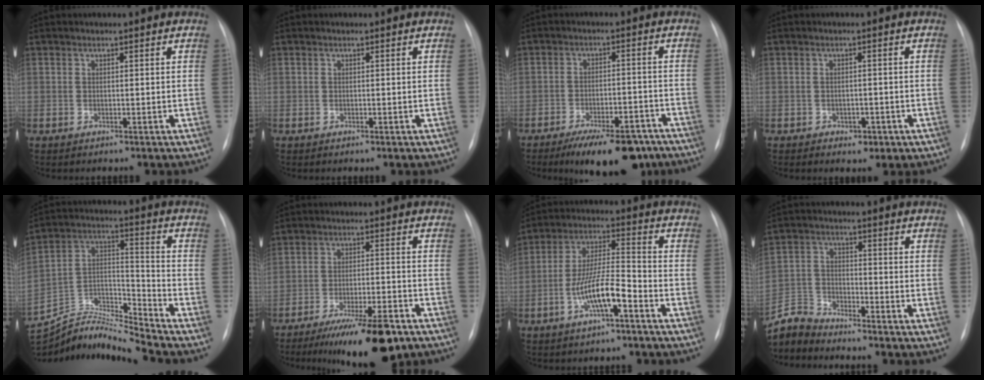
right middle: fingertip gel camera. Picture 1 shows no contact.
{"total": 0.0}
{"total": 13.0, "force": [-10.1, 4.3, 6.9], "torque": [-0.086, 0.010, -0.148]}
{"total": 2.6, "force": [-1.2, 1.8, 1.4], "torque": [-0.014, 0.004, -0.006]}
{"total": 13.9, "force": [-13.7, -1.9, 1.5], "torque": [-0.033, 0.036, -0.258]}
{"total": 13.0, "force": [-9.3, 2.3, 8.8], "torque": [-0.124, -0.019, -0.147]}
{"total": 9.0, "force": [-4.1, 1.8, 7.9], "torque": [-0.160, 0.010, -0.073]}
{"total": 6.0, "force": [-5.9, 0.4, -0.5], "torque": [0.000, 0.002, -0.118]}